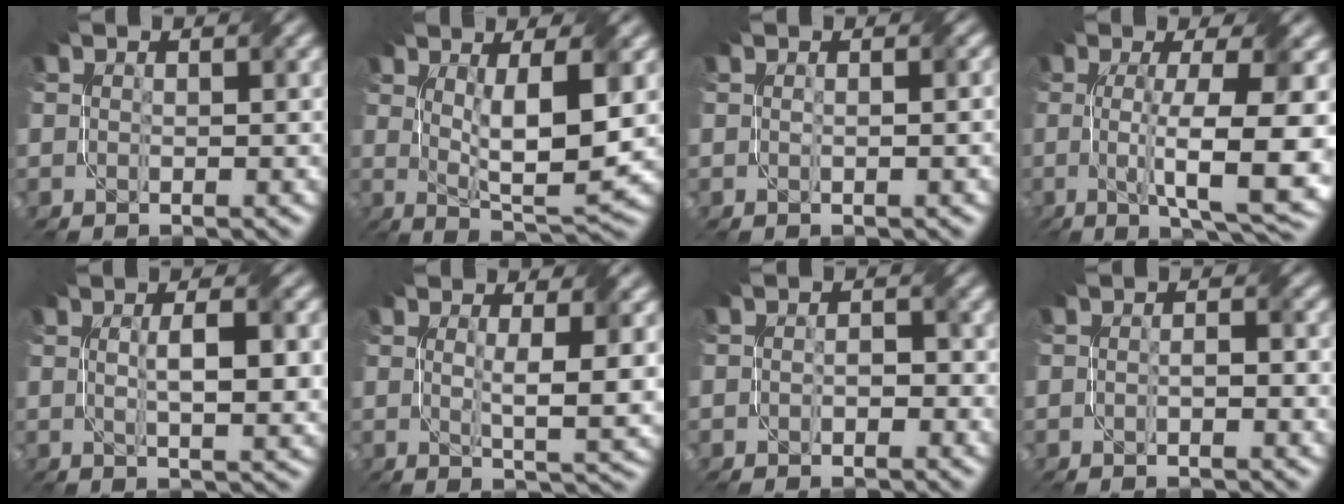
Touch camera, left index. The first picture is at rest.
{"total": 7.1, "force": [1.3, 1.7, 6.7], "torque": [-0.119, -0.008, 0.030]}
{"total": 1.0, "force": [-0.1, 0.0, 1.0], "torque": [-0.019, 0.003, -0.001]}
{"total": 10.5, "force": [-1.2, 2.4, 10.2], "torque": [-0.149, -0.012, -0.016]}
{"total": 5.0, "force": [0.6, 1.1, 4.8], "torque": [-0.075, 0.005, 0.013]}
{"total": 4.6, "force": [1.0, 0.8, 4.4], "torque": [-0.072, -0.009, 0.019]}
{"total": 1.7, "force": [-0.5, 1.0, 1.2], "torque": [-0.015, -0.002, -0.006]}
{"total": 2.0, "force": [-0.2, 0.7, 1.9], "torque": [-0.028, -0.002, -0.004]}